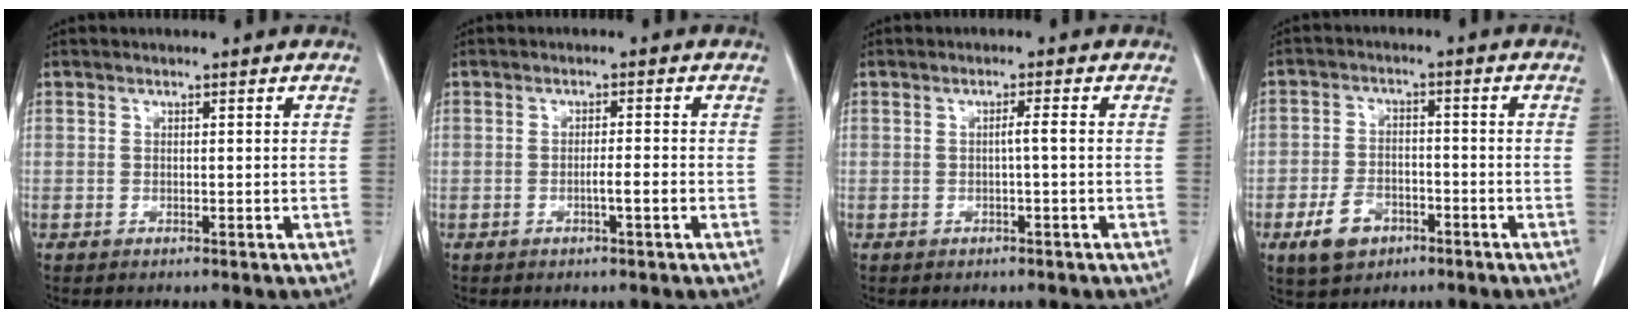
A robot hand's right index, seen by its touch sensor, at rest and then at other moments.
{"total": 2.1, "force": [-0.8, -0.1, 2.0], "torque": [-0.035, 0.000, -0.014]}
{"total": 1.4, "force": [-0.2, -0.3, 1.3], "torque": [-0.022, 0.002, -0.004]}
{"total": 6.4, "force": [-3.3, 4.1, 3.5], "torque": [-0.073, 0.005, -0.050]}